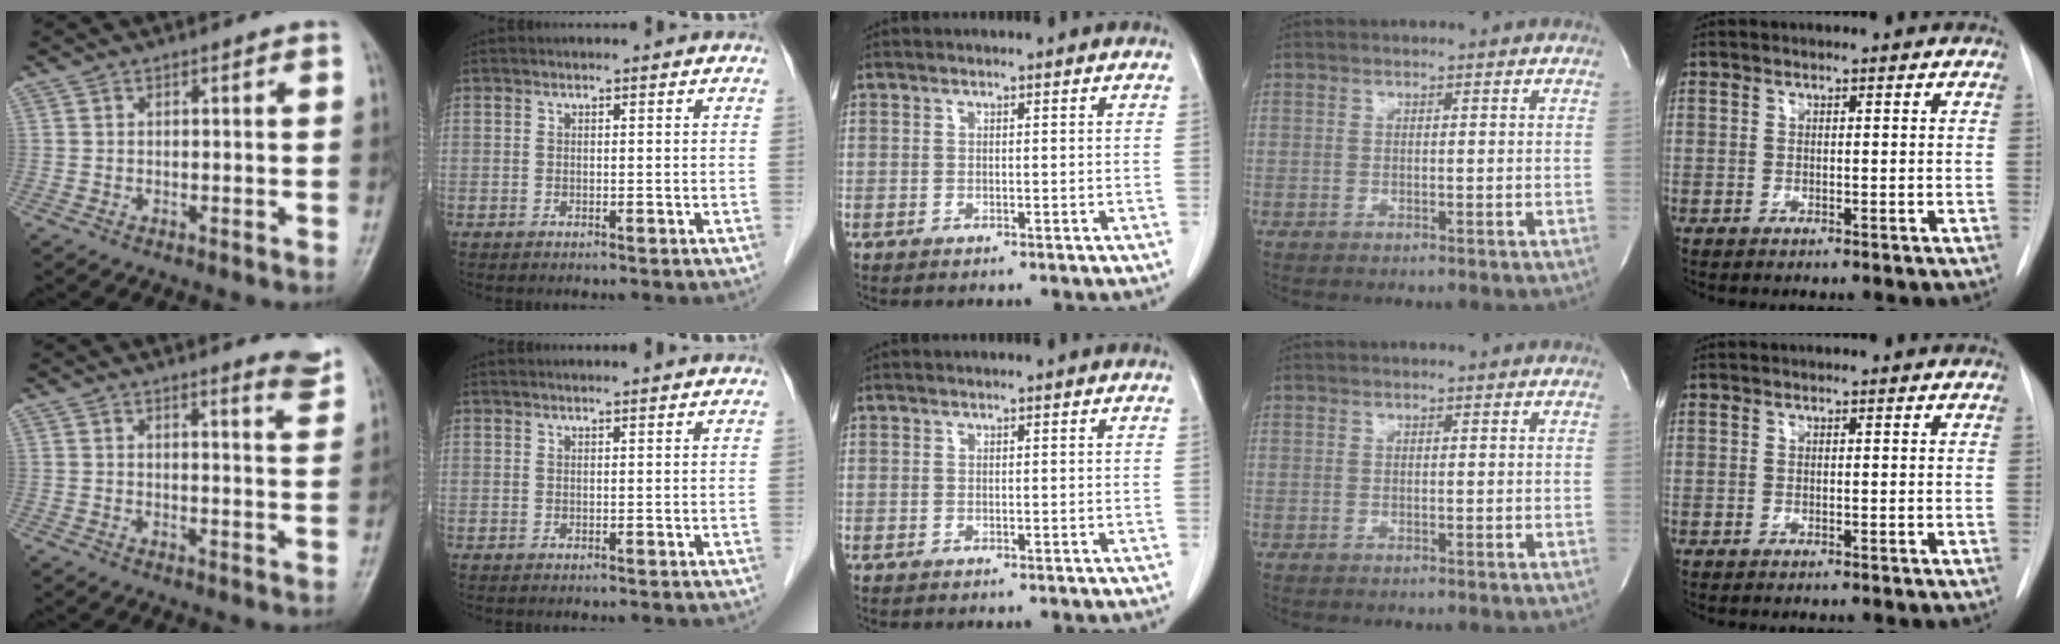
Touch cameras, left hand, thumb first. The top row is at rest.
{"thumb": {"total": 3.5, "force": [3.3, 0.1, 1.2], "torque": [-0.014, -0.038, 0.028]}, "index": {"total": 1.0, "force": [0.9, -0.1, 0.4], "torque": [-0.008, 0.007, 0.015]}}